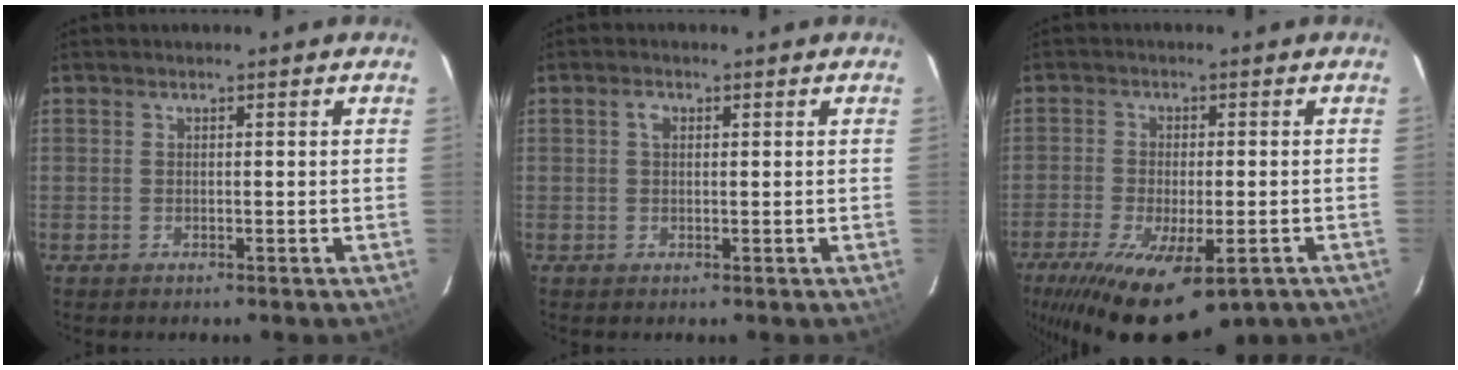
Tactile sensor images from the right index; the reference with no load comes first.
{"total": 1.6, "force": [0.4, 1.0, 1.1], "torque": [-0.021, 0.008, 0.006]}
{"total": 19.2, "force": [-12.0, 7.3, 13.1], "torque": [-0.262, -0.058, -0.178]}